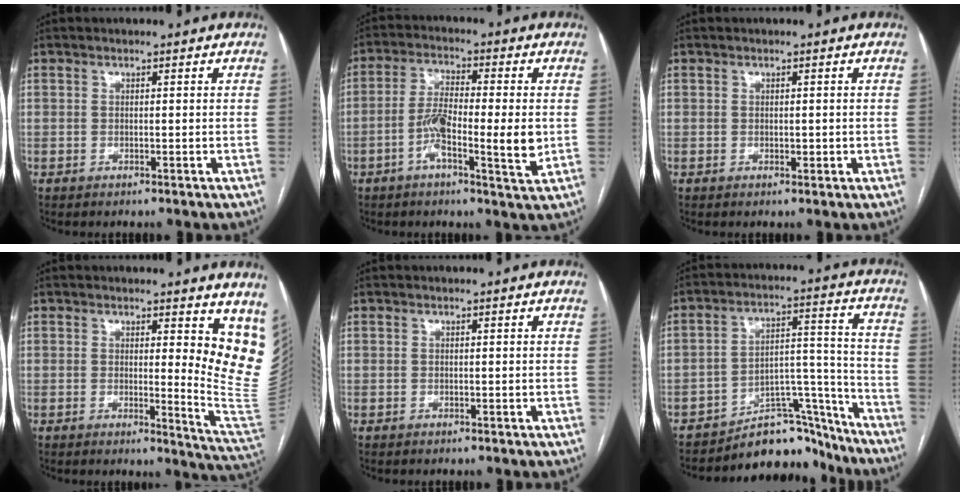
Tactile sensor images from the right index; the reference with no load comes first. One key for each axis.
{"total": 9.8, "fx": -2.0, "fy": 1.6, "fz": 9.4, "tx": -0.167, "ty": 0.001, "tz": -0.040}
{"total": 1.1, "fx": -0.1, "fy": 0.7, "fz": 0.8, "tx": -0.010, "ty": -0.001, "tz": 0.001}
{"total": 10.6, "fx": 5.3, "fy": 1.9, "fz": 9.0, "tx": -0.093, "ty": -0.035, "tz": 0.041}
{"total": 0.0}
{"total": 12.3, "fx": -11.5, "fy": 4.2, "fz": 1.5, "tx": 0.003, "ty": 0.072, "tz": -0.174}